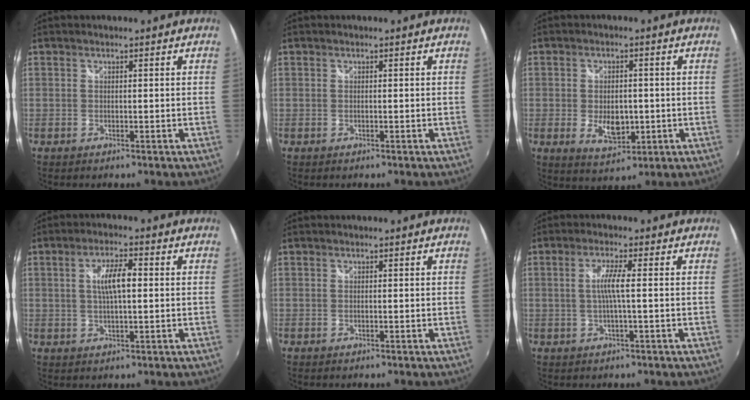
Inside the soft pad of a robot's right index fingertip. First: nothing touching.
{"total": 0.0}
{"total": 6.4, "force": [-1.1, 3.8, 5.0], "torque": [-0.092, -0.007, -0.011]}
{"total": 5.6, "force": [0.7, 1.5, 5.4], "torque": [-0.099, 0.005, 0.015]}
{"total": 0.0}
{"total": 3.7, "force": [-0.1, -0.4, 3.6], "torque": [-0.075, -0.001, -0.001]}